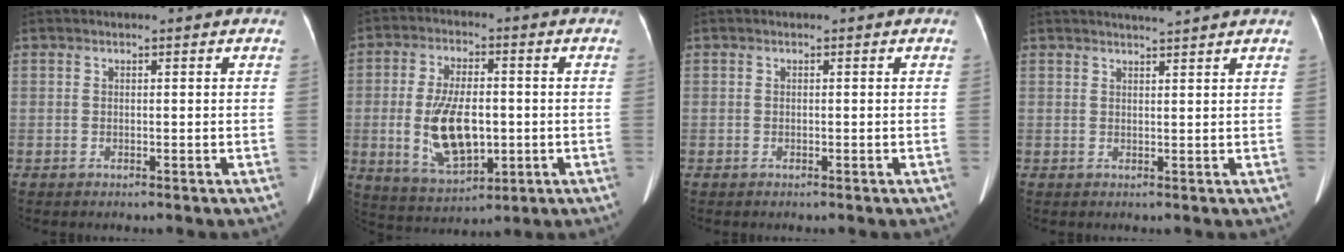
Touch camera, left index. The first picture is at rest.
{"total": 11.7, "force": [-1.4, 5.5, 10.2], "torque": [-0.205, -0.002, -0.012]}
{"total": 0.0}
{"total": 3.6, "force": [3.3, -0.7, 1.4], "torque": [-0.018, 0.008, 0.046]}